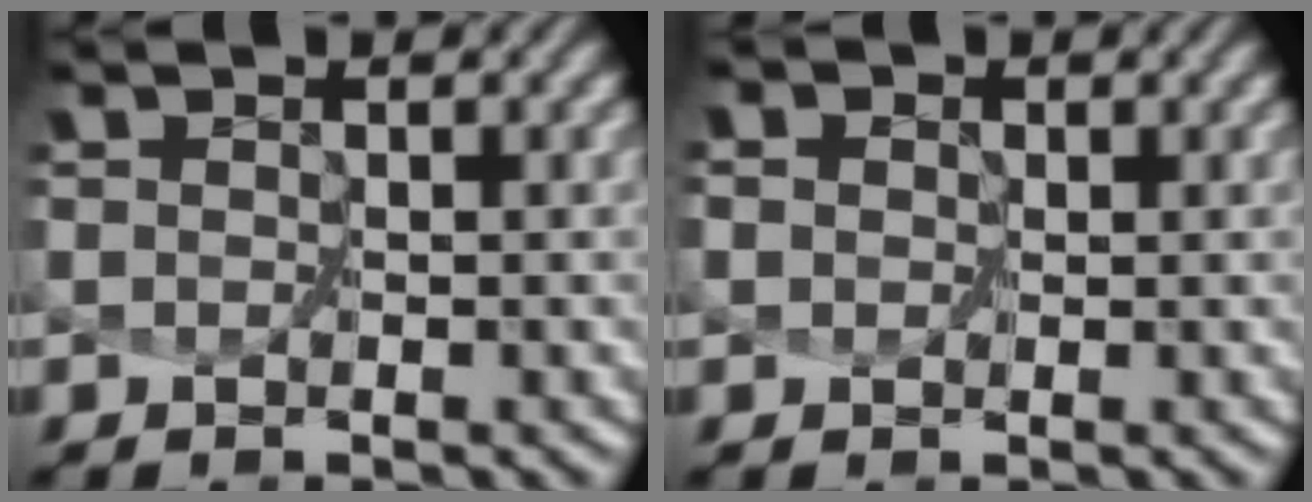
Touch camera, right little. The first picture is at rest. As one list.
[{"total": 1.5, "force": [0.4, 1.3, 0.8], "torque": [-0.012, 0.010, 0.000]}]